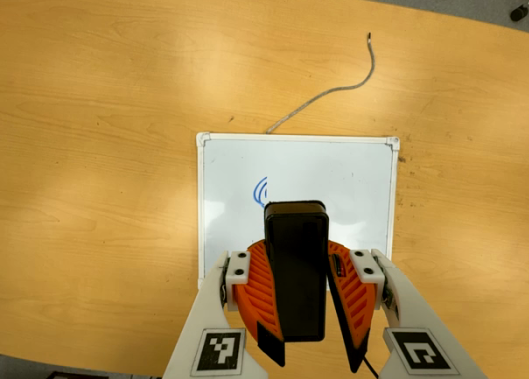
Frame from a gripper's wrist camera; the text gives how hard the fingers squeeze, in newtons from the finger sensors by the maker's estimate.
{"total": 13.7, "left": 12.5, "right": 15.0}